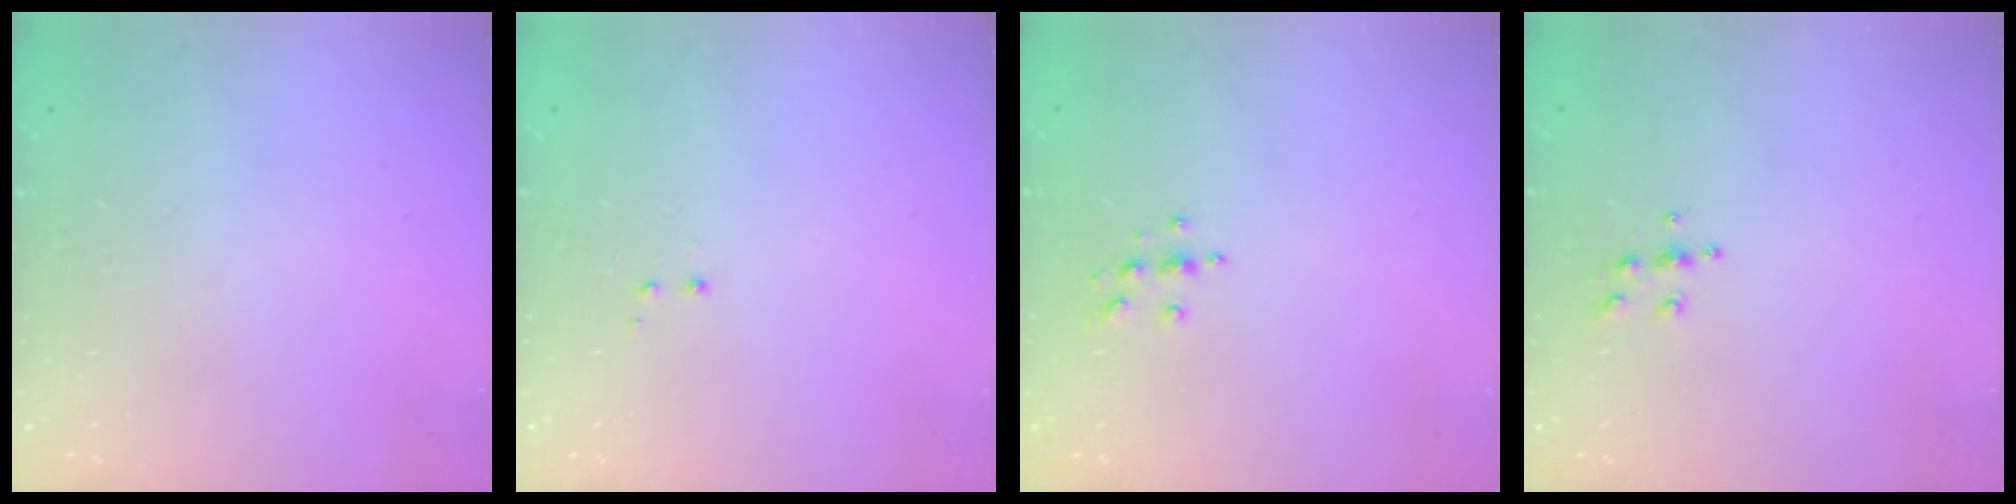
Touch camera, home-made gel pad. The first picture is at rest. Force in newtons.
{"total": 1.2, "press": 1.0, "slide": 0.6}
{"total": 5.4, "press": 5.4, "slide": 0.7}
{"total": 5.6, "press": 5.6, "slide": 0.4}